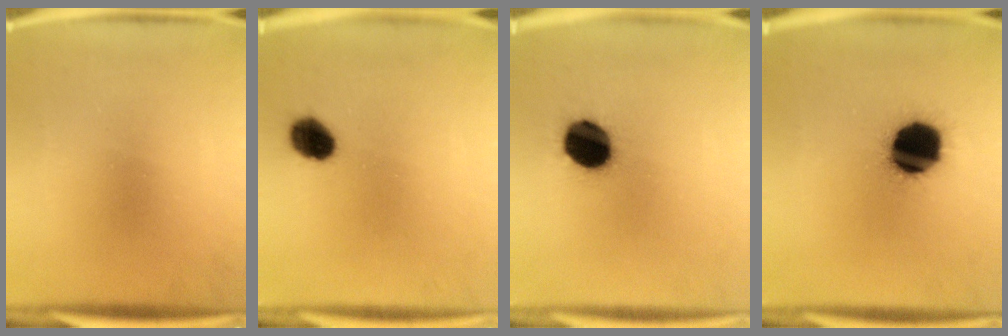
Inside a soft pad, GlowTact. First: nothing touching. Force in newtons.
{"total": 7.0}
{"total": 13.4}
{"total": 19.5}